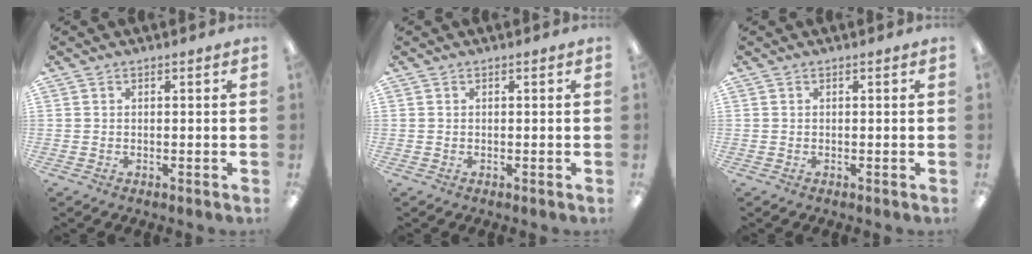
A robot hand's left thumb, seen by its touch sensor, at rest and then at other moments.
{"total": 0.0}
{"total": 0.0}